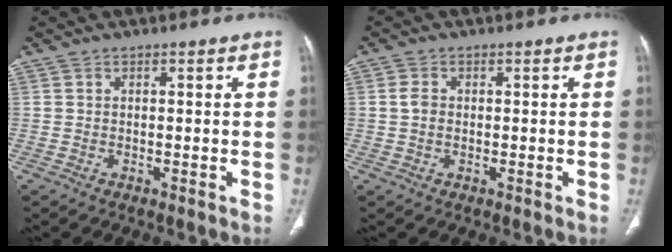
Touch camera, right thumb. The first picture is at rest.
{"total": 2.5, "force": [0.1, 1.9, 1.7], "torque": [-0.032, 0.005, 0.000]}